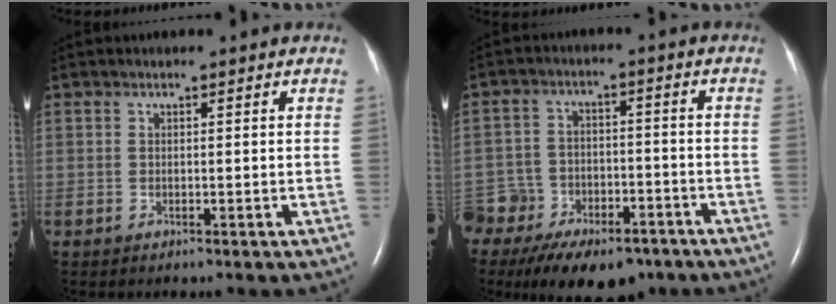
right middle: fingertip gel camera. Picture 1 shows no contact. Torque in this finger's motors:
{"motor_torque": [0.85, -0.96, 0.12, 0.06]}